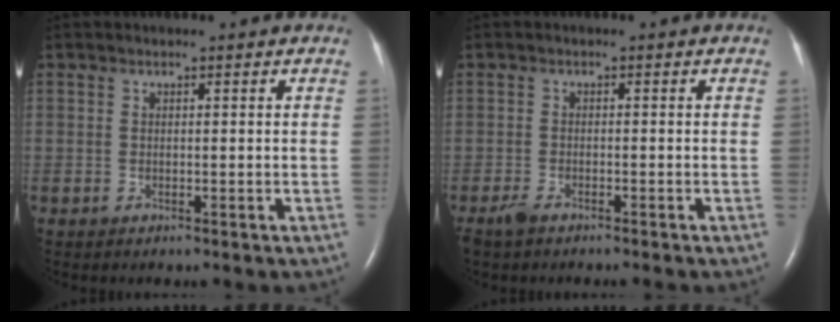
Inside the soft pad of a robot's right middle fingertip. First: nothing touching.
{"total": 2.8, "force": [-2.4, 0.5, 1.4], "torque": [-0.033, -0.006, -0.037]}